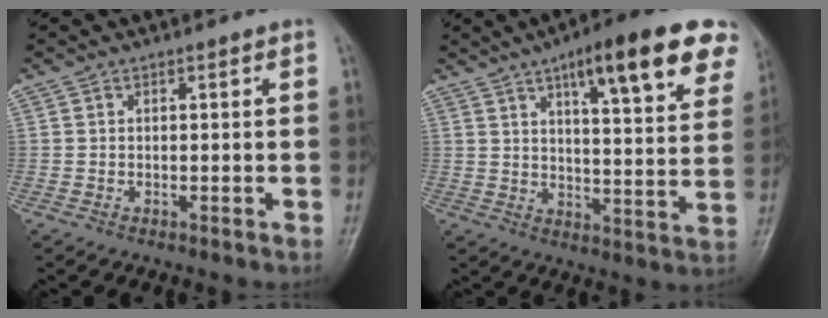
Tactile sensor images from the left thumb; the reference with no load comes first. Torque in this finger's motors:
{"motor_torque": [0.55, 0.50, 1.61, -1.16, 0.11]}